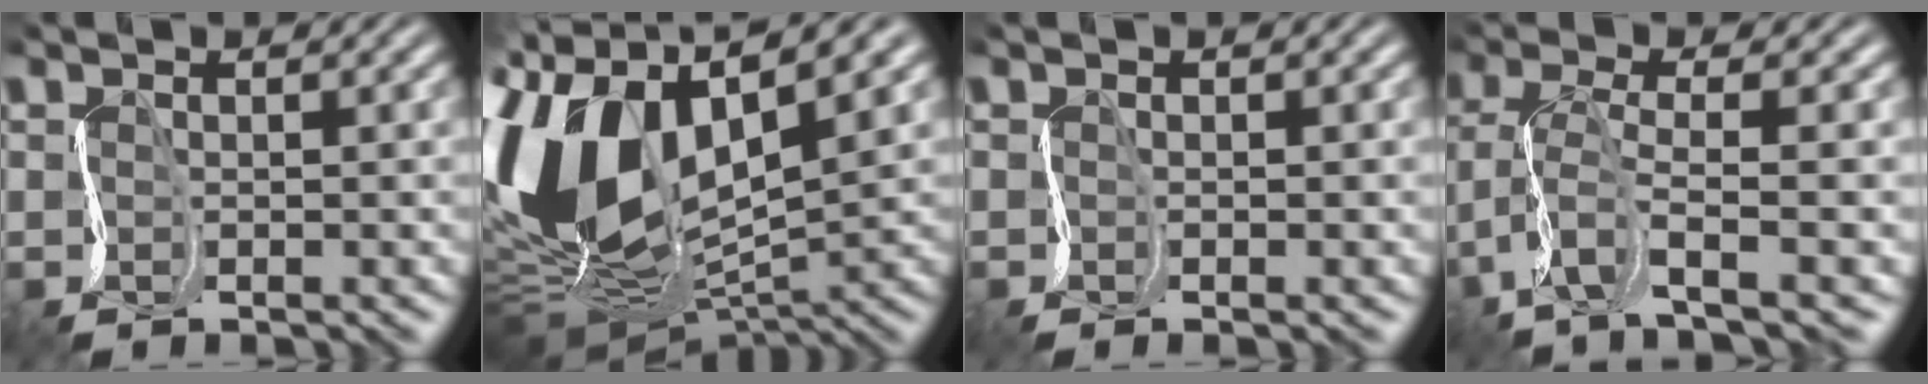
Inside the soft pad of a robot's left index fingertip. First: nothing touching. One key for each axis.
{"total": 14.2, "fx": 2.0, "fy": 8.3, "fz": 11.3, "tx": -0.258, "ty": 0.011, "tz": 0.030}
{"total": 1.3, "fx": -0.4, "fy": 0.3, "fz": 1.2, "tx": -0.010, "ty": -0.002, "tz": -0.007}
{"total": 4.9, "fx": -1.3, "fy": 1.6, "fz": 4.5, "tx": -0.101, "ty": 0.001, "tz": -0.041}